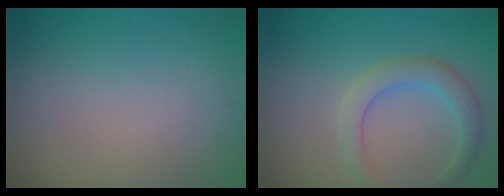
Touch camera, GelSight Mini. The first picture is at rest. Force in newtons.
{"total": 3.1, "press": 3.1, "slide": 0.2}